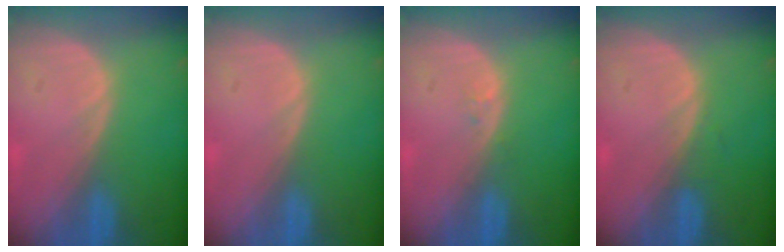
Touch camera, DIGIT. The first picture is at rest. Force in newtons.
{"total": 0.0}
{"total": 0.6, "press": 0.6, "slide": 0.1}
{"total": 0.6, "press": 0.6, "slide": 0.2}